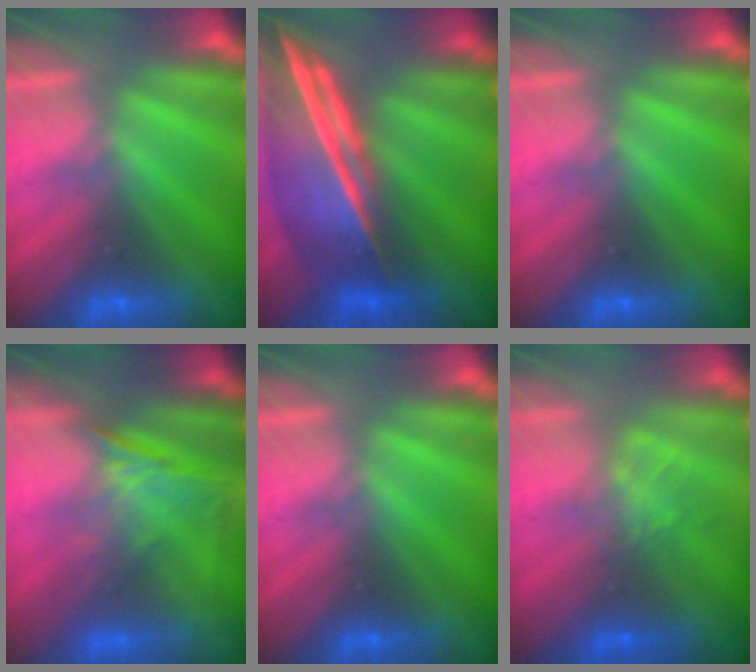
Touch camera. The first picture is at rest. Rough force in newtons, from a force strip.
{"total": 7.3}
{"total": 0.0}
{"total": 1.3}
{"total": 0.0}
{"total": 1.3}